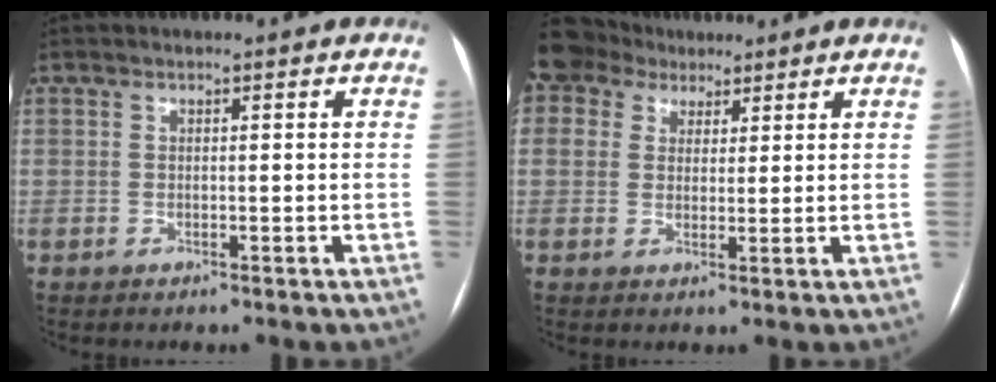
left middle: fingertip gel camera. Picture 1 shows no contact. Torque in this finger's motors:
{"motor_torque": [1.18, -0.97, 1.05, 0.21]}